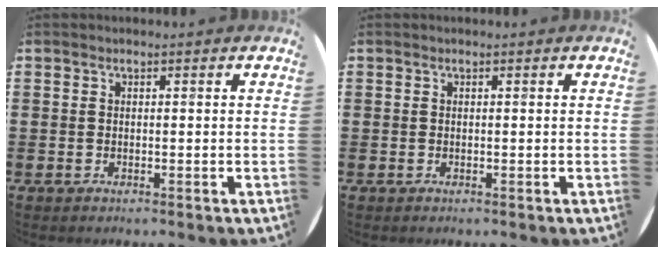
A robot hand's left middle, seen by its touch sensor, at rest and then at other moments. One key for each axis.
{"total": 0.0}